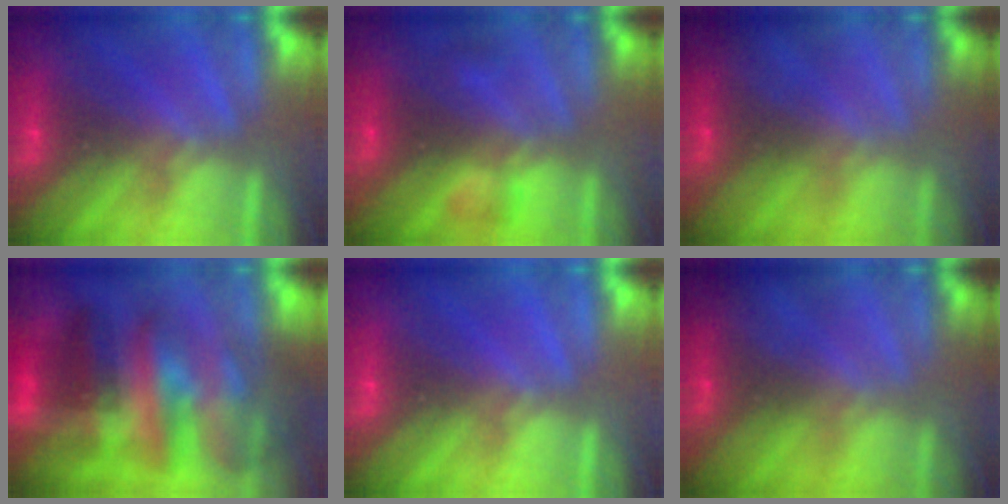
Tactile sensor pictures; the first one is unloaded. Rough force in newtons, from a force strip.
{"total": 2.0}
{"total": 1.2}
{"total": 7.4}
{"total": 0.0}
{"total": 1.2}